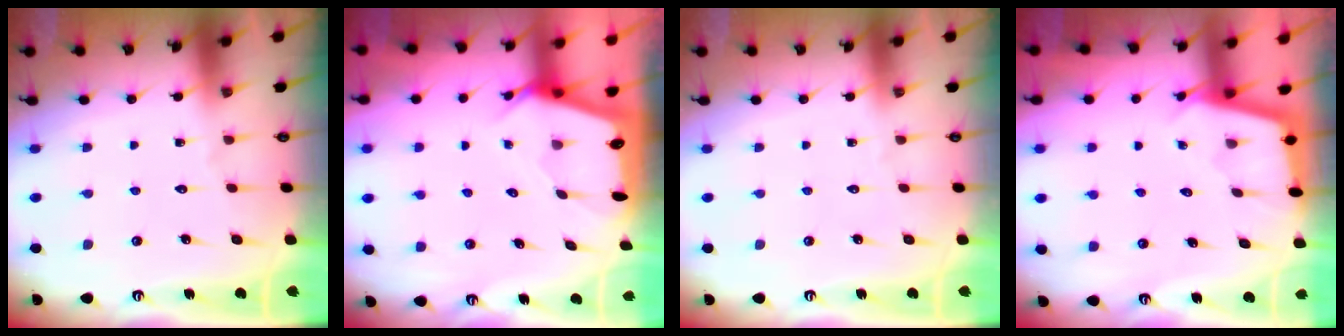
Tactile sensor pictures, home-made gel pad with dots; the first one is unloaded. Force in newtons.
{"total": 2.4, "press": 2.4, "slide": 0.2}
{"total": 0.0}
{"total": 2.3, "press": 2.3, "slide": 0.2}